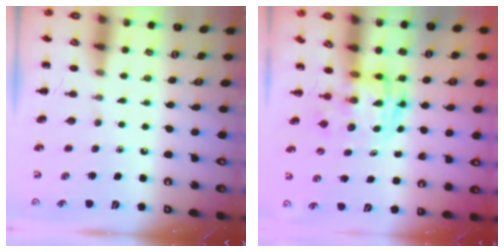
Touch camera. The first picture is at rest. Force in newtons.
{"total": 2.9, "press": 2.8, "slide": 0.5}